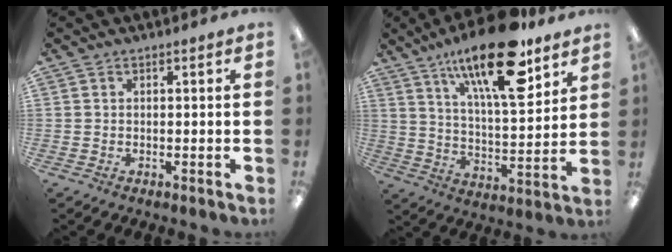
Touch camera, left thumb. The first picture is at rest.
{"total": 22.2, "force": [14.2, 7.3, 15.4], "torque": [-0.248, -0.076, 0.230]}